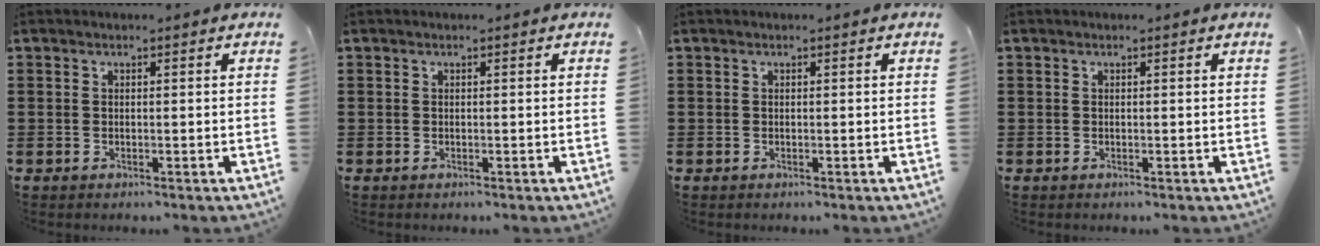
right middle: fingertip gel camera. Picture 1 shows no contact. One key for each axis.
{"total": 0.0}
{"total": 0.0}
{"total": 0.0}